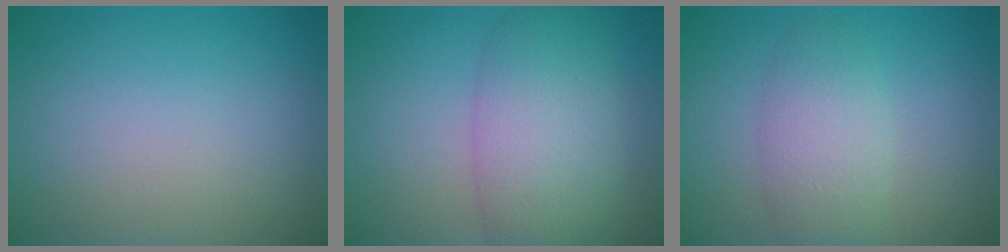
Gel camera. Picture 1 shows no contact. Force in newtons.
{"total": 7.2, "press": 7.2, "slide": 0.4}
{"total": 3.8, "press": 3.8, "slide": 0.2}